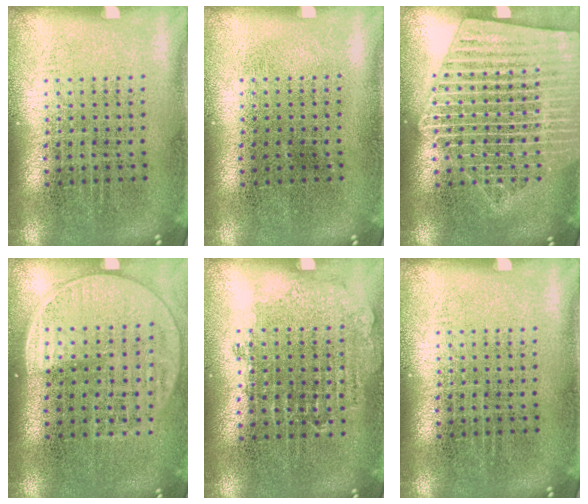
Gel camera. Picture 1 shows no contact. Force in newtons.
{"total": 0.0}
{"total": 3.8, "press": 3.8, "slide": 0.4}
{"total": 1.5, "press": 1.3, "slide": 0.8}
{"total": 0.9, "press": 0.8, "slide": 0.4}
{"total": 0.0}